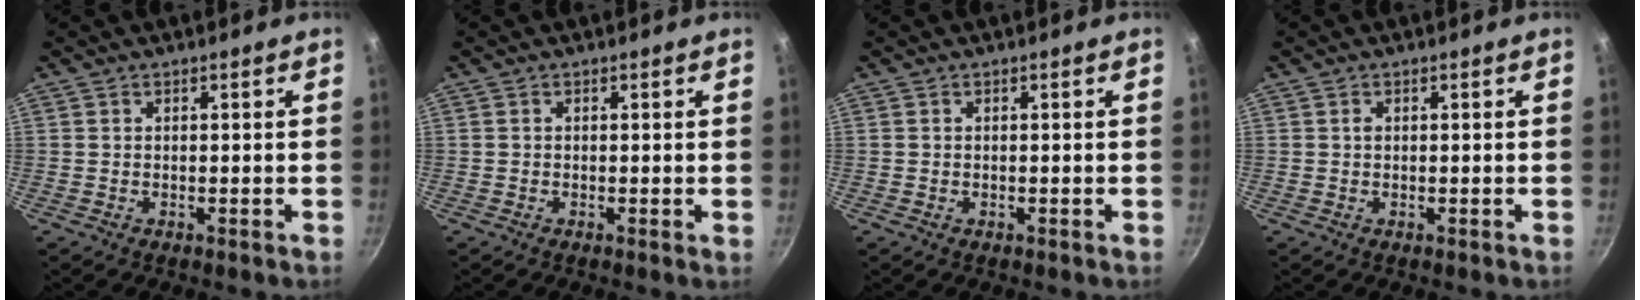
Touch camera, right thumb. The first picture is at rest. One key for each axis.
{"total": 0.0}
{"total": 0.0}
{"total": 0.6, "fx": 0.1, "fy": 0.5, "fz": 0.4, "tx": -0.006, "ty": 0.004, "tz": 0.002}